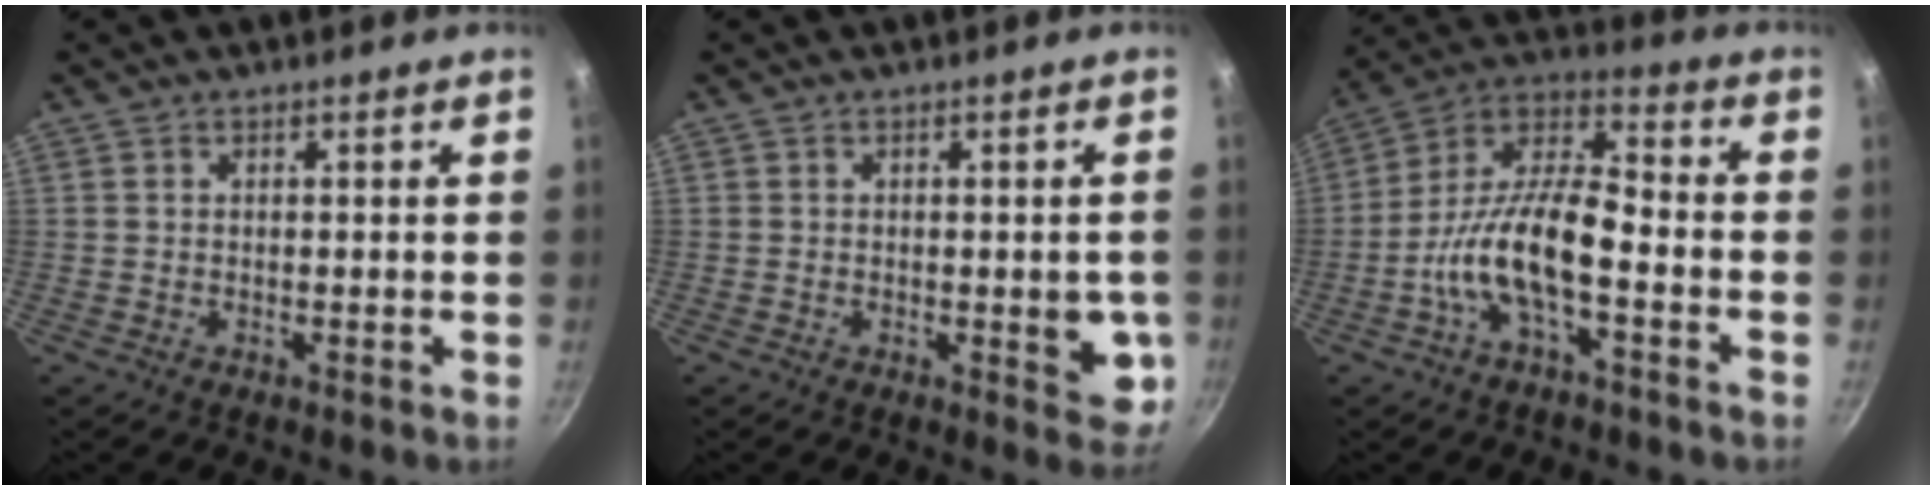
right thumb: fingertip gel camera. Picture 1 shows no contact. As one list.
[{"total": 6.2, "force": [-0.8, 2.8, 5.5], "torque": [-0.046, -0.013, -0.011]}, {"total": 14.1, "force": [-4.8, 5.6, 12.0], "torque": [-0.218, 0.044, -0.106]}]